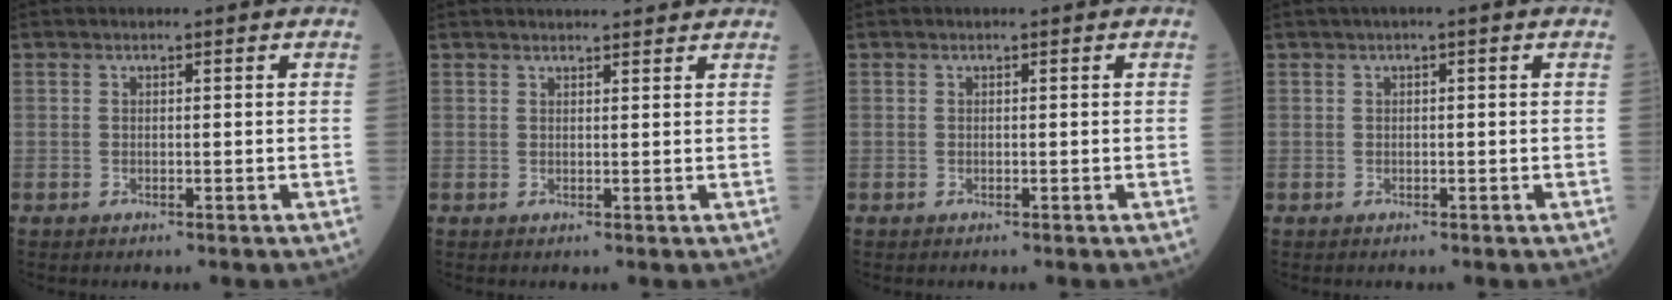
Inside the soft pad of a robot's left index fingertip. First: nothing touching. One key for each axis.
{"total": 6.3, "fx": 6.1, "fy": 0.6, "fz": 1.6, "tx": -0.016, "ty": 0.027, "tz": 0.067}
{"total": 0.0}
{"total": 0.9, "fx": 0.3, "fy": -0.1, "fz": 0.9, "tx": -0.018, "ty": 0.007, "tz": 0.004}